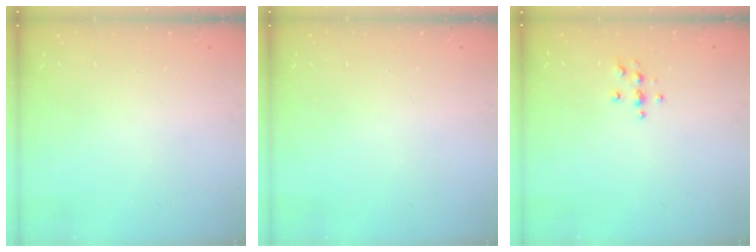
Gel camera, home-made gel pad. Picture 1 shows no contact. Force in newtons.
{"total": 0.0}
{"total": 4.8, "press": 4.7, "slide": 0.6}